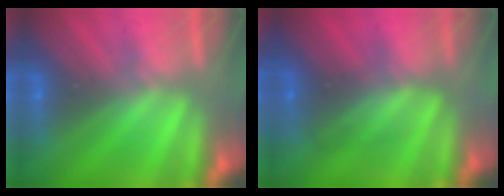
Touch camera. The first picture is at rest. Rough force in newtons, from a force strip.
{"total": 2.4}